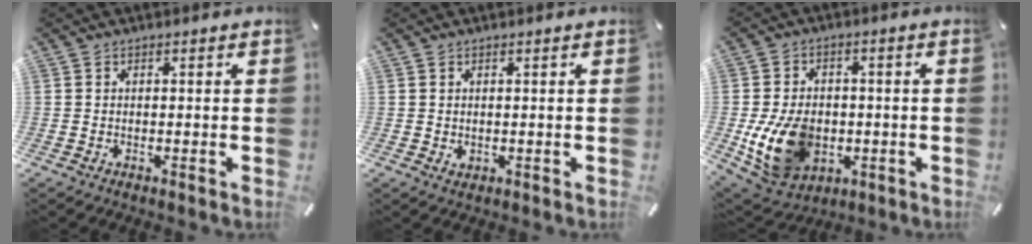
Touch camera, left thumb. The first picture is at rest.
{"total": 0.7, "force": [0.3, 0.6, 0.3], "torque": [-0.007, 0.004, 0.005]}
{"total": 14.4, "force": [-2.9, 10.9, 9.0], "torque": [-0.180, 0.005, -0.049]}